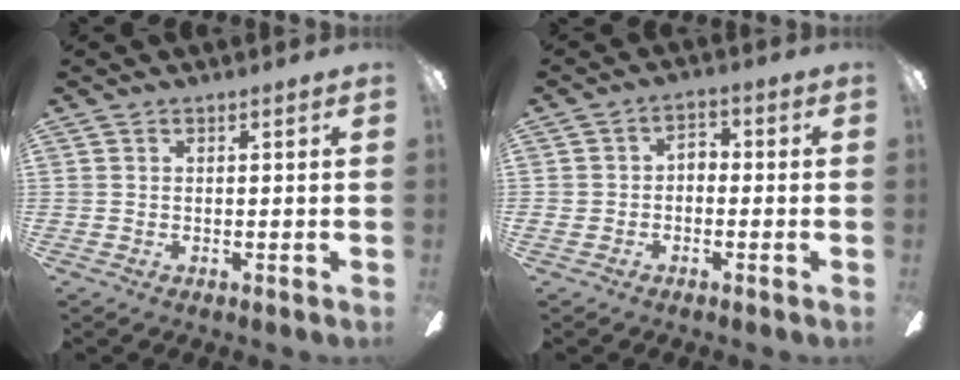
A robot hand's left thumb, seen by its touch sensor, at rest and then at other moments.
{"total": 3.7, "force": [-1.6, 2.8, 1.7], "torque": [-0.031, 0.016, -0.032]}